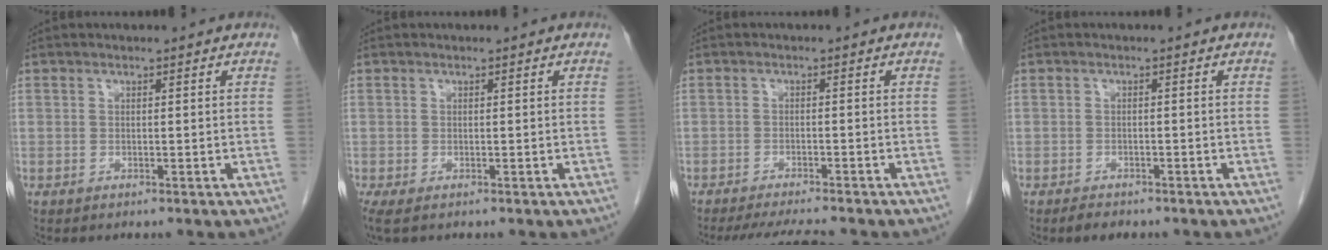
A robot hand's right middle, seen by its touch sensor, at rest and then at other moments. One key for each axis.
{"total": 0.0}
{"total": 7.1, "fx": -6.3, "fy": 0.3, "fz": 3.1, "tx": -0.046, "ty": -0.018, "tz": -0.098}
{"total": 1.9, "fx": -1.6, "fy": 0.9, "fz": 0.8, "tx": -0.022, "ty": -0.004, "tz": -0.020}